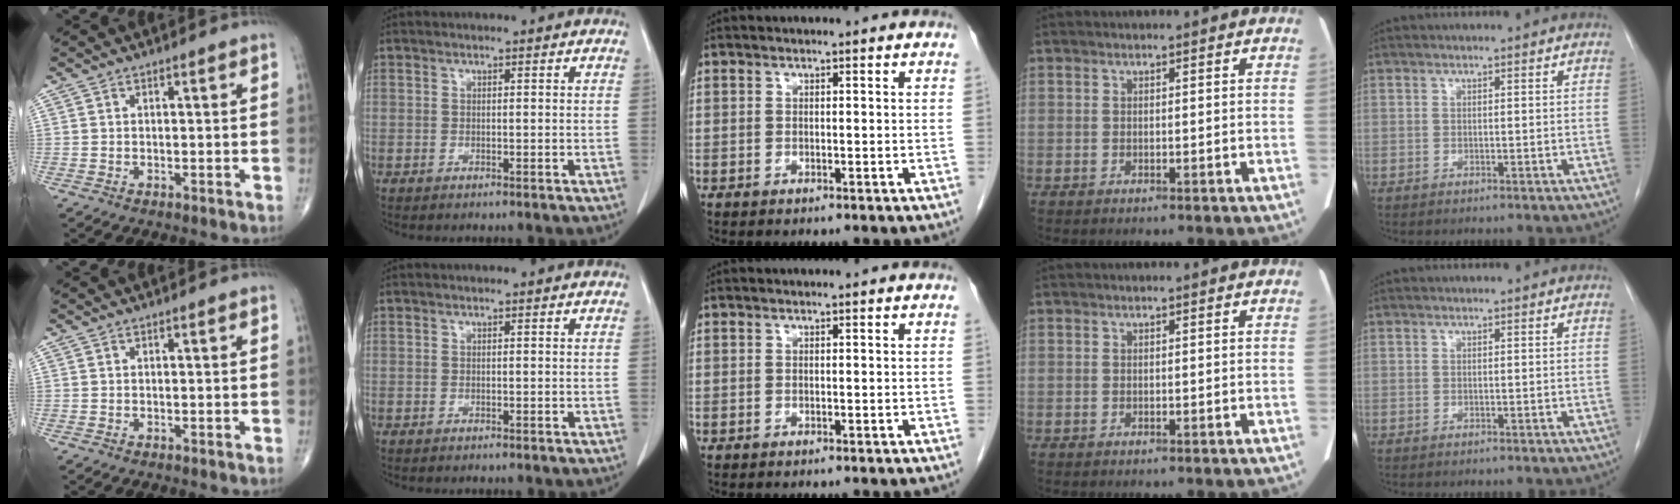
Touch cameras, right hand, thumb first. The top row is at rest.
{}